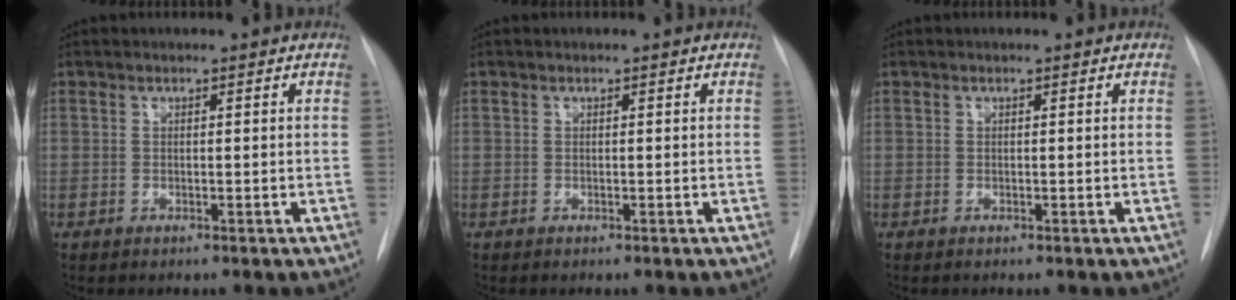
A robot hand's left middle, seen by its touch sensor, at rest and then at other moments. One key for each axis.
{"total": 0.0}
{"total": 0.0}